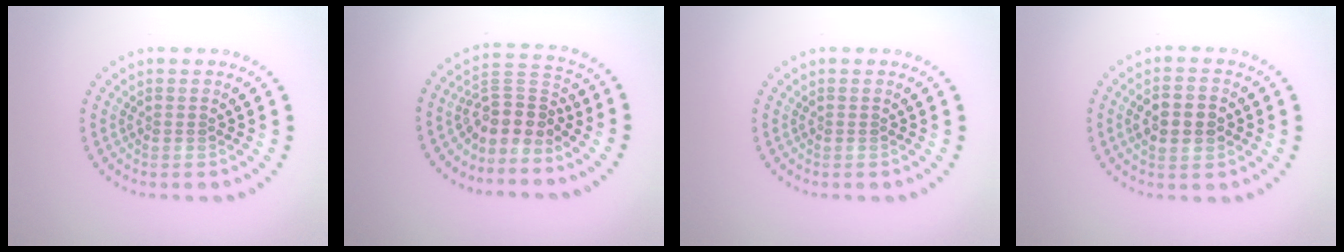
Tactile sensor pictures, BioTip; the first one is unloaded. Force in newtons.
{"total": 3.5, "press": 2.6, "slide": 2.3}
{"total": 0.0}
{"total": 4.3, "press": 4.3, "slide": 0.2}